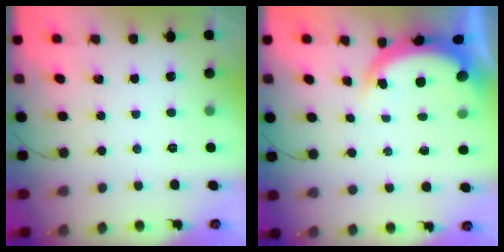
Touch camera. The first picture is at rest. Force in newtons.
{"total": 3.9, "press": 3.9, "slide": 0.6}